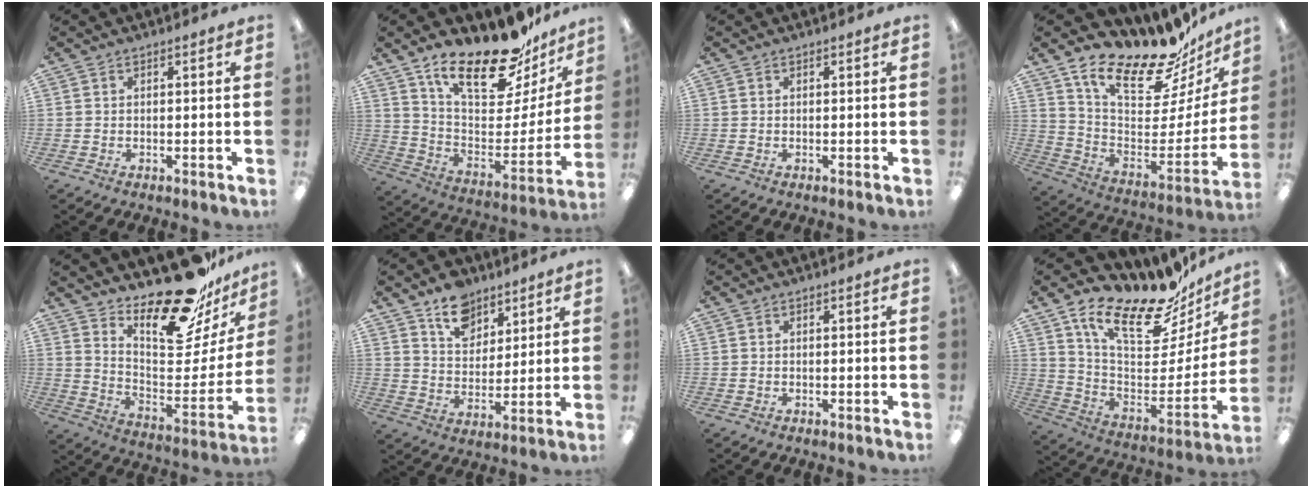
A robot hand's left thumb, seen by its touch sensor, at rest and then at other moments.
{"total": 22.7, "force": [17.7, 7.6, 12.1], "torque": [-0.177, -0.132, 0.301]}
{"total": 0.0}
{"total": 21.2, "force": [17.8, 6.1, 9.6], "torque": [-0.152, -0.147, 0.300]}
{"total": 24.3, "force": [19.4, 7.8, 12.3], "torque": [-0.161, -0.143, 0.325]}
{"total": 11.0, "force": [8.0, 6.7, 3.4], "torque": [-0.041, -0.050, 0.147]}
{"total": 0.0}
{"total": 21.9, "force": [17.0, 7.3, 11.6], "torque": [-0.172, -0.135, 0.282]}